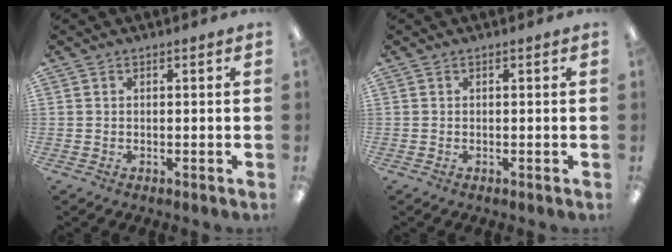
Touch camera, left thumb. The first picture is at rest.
{"total": 0.0}